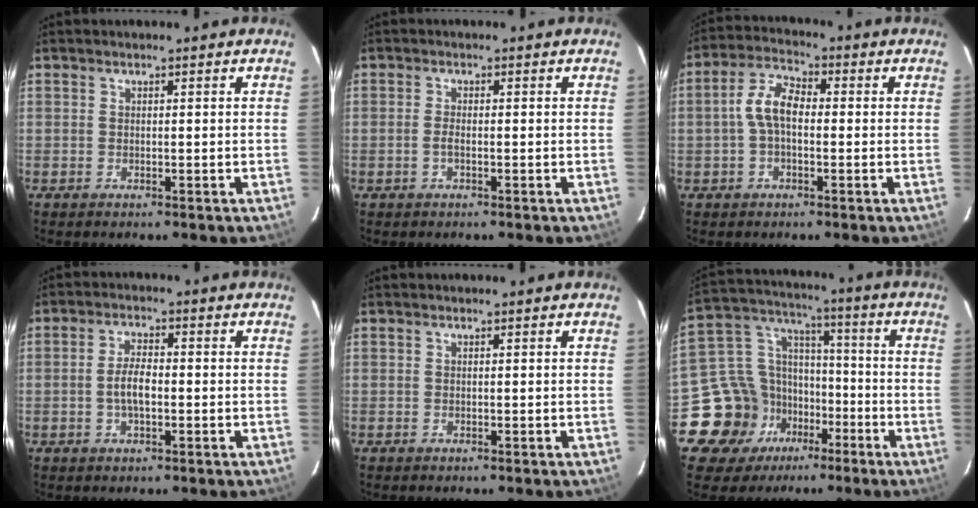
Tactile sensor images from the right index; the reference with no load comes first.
{"total": 1.4, "force": [-0.5, 0.4, 1.3], "torque": [-0.028, 0.001, -0.010]}
{"total": 6.5, "force": [-0.5, 3.6, 5.4], "torque": [-0.113, 0.020, -0.010]}
{"total": 4.5, "force": [-0.9, 1.7, 4.1], "torque": [-0.080, 0.005, -0.014]}
{"total": 0.0}
{"total": 15.2, "force": [-7.6, 12.3, 4.8], "torque": [-0.127, 0.050, -0.116]}